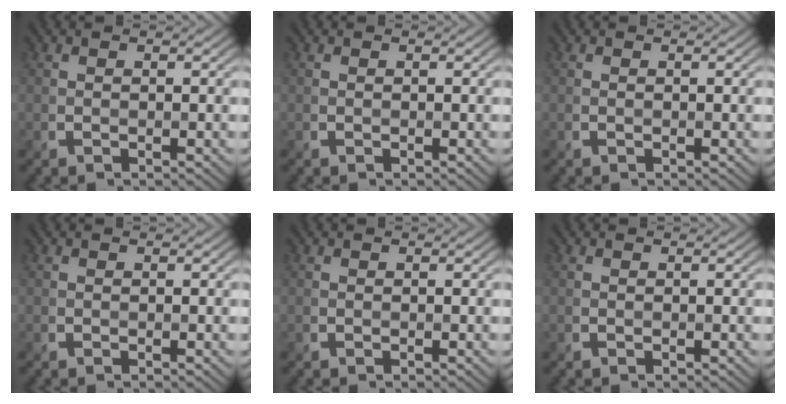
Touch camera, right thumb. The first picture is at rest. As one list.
[{"total": 0.0}, {"total": 0.0}, {"total": 0.0}, {"total": 0.0}, {"total": 0.0}]